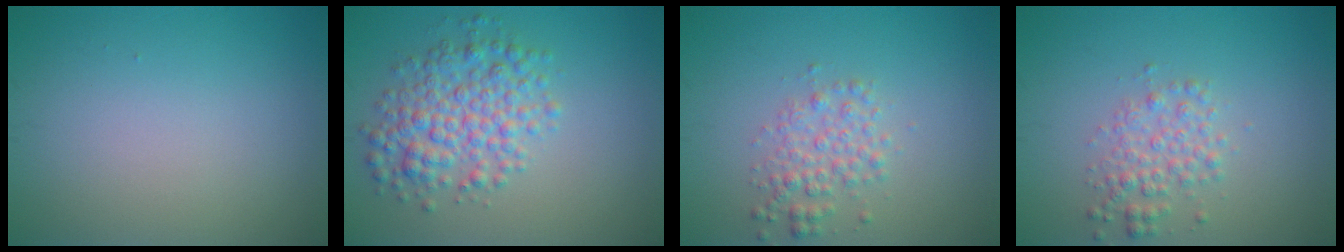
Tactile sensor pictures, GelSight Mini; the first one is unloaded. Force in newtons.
{"total": 5.0, "press": 5.0, "slide": 0.0}
{"total": 2.5, "press": 2.5, "slide": 0.0}
{"total": 2.5, "press": 2.5, "slide": 0.0}